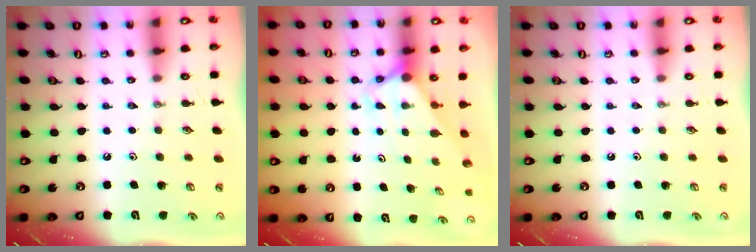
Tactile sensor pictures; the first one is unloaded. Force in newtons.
{"total": 2.9, "press": 2.9, "slide": 0.0}
{"total": 0.0}